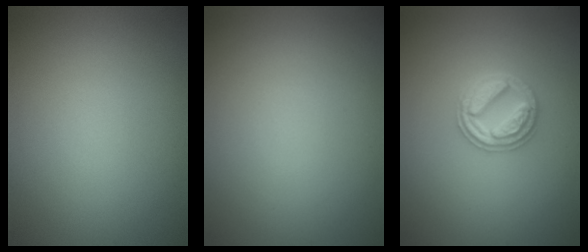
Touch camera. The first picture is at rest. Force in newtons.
{"total": 0.0}
{"total": 3.1, "press": 3.1, "slide": 0.4}